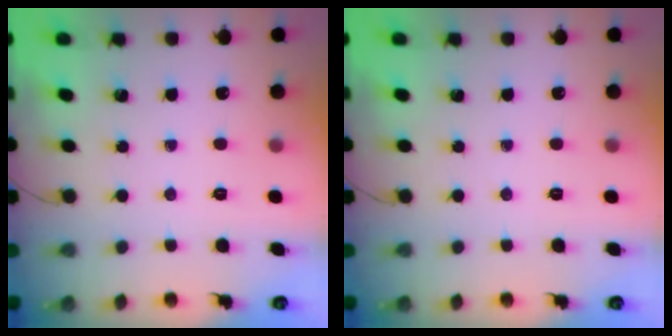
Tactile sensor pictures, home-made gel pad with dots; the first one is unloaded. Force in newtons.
{"total": 0.0}